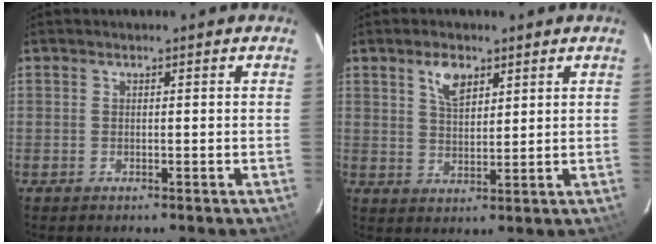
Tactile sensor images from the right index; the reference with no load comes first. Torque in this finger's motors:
{"motor_torque": [0.08, 0.05, 0.09, 0.05]}